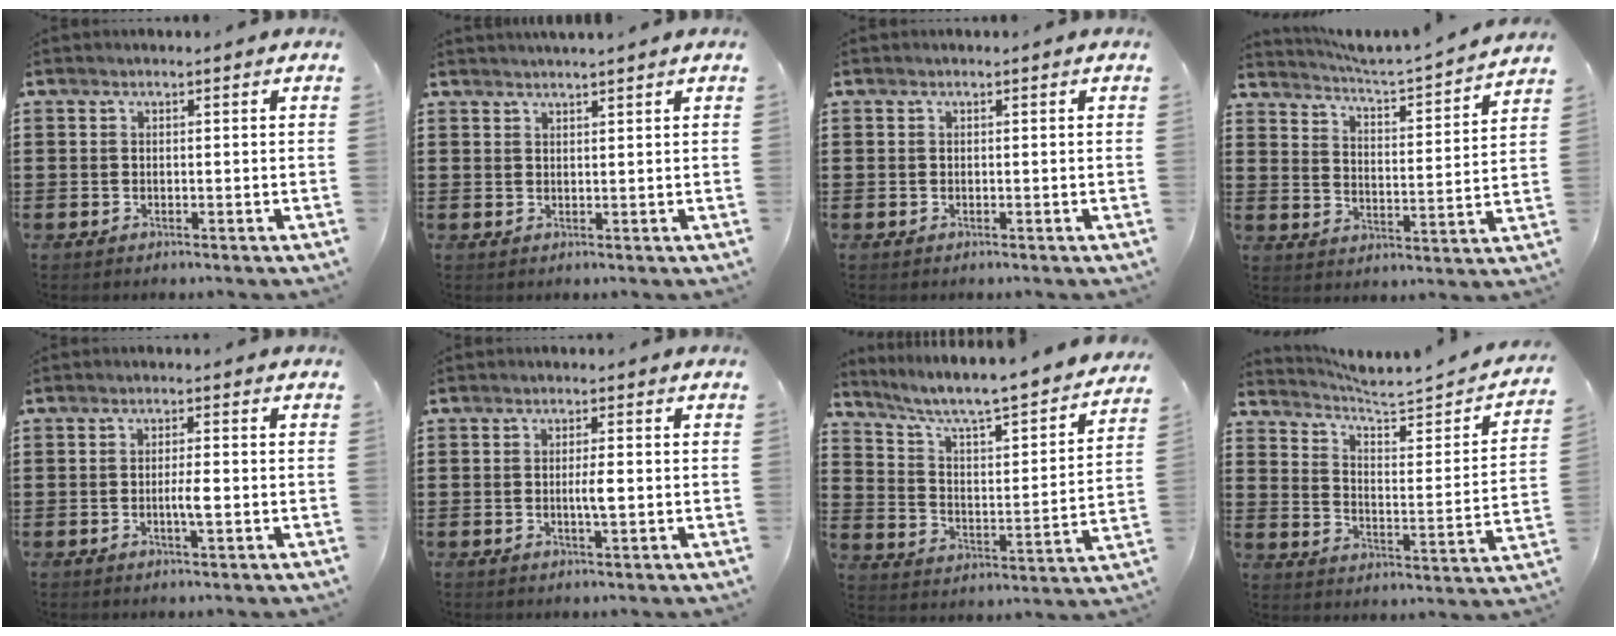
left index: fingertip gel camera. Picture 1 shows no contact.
{"total": 1.3, "force": [1.2, -0.3, 0.2], "torque": [-0.004, -0.001, 0.024]}
{"total": 0.0}
{"total": 3.0, "force": [2.9, -0.5, 0.5], "torque": [-0.029, -0.037, 0.038]}
{"total": 2.9, "force": [-0.6, 0.5, 2.8], "torque": [-0.050, 0.001, -0.012]}
{"total": 2.7, "force": [-0.3, 0.4, 2.6], "torque": [-0.049, -0.001, -0.007]}
{"total": 5.9, "force": [5.0, 0.2, 3.1], "torque": [-0.085, -0.047, 0.075]}
{"total": 3.7, "force": [3.3, 0.2, 1.7], "torque": [-0.056, -0.032, 0.045]}